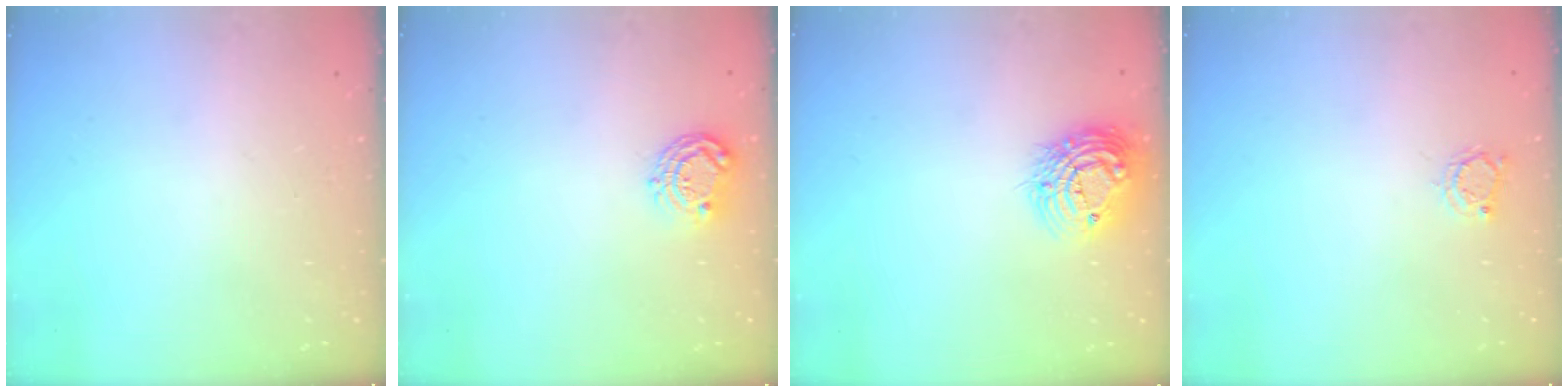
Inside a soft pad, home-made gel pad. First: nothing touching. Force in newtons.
{"total": 7.4, "press": 7.4, "slide": 0.2}
{"total": 13.2, "press": 13.1, "slide": 0.9}
{"total": 2.8, "press": 2.8, "slide": 0.4}